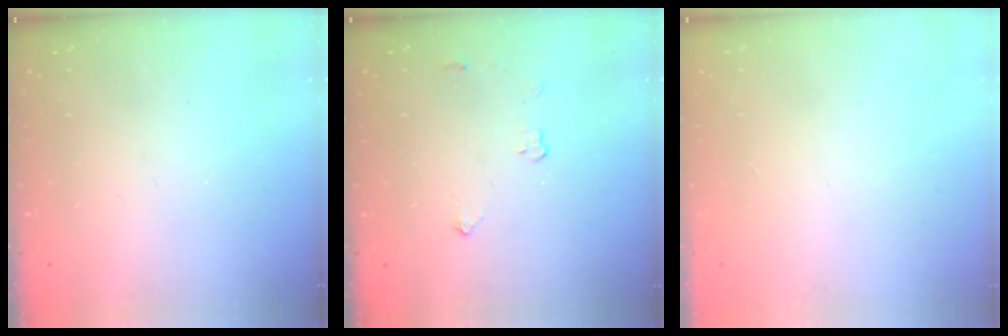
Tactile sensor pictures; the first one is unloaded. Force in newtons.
{"total": 2.8, "press": 2.8, "slide": 0.5}
{"total": 0.0}